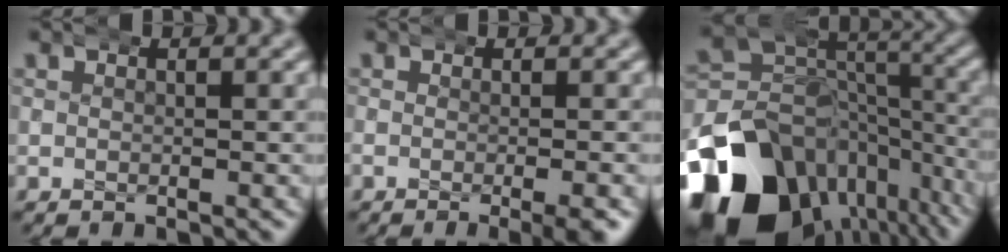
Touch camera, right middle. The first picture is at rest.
{"total": 2.0, "force": [-0.9, -0.2, 1.8], "torque": [-0.017, 0.003, -0.022]}
{"total": 18.5, "force": [-8.6, 12.2, 10.9], "torque": [-0.138, -0.048, -0.124]}